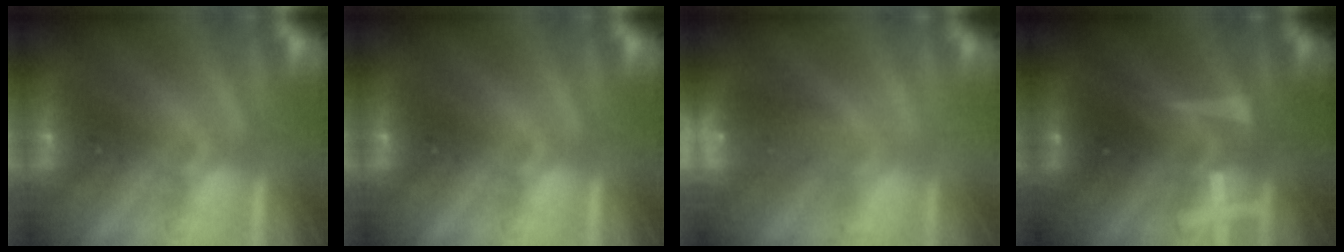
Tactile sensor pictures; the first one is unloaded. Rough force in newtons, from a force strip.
{"total": 0.0}
{"total": 8.4}
{"total": 3.1}